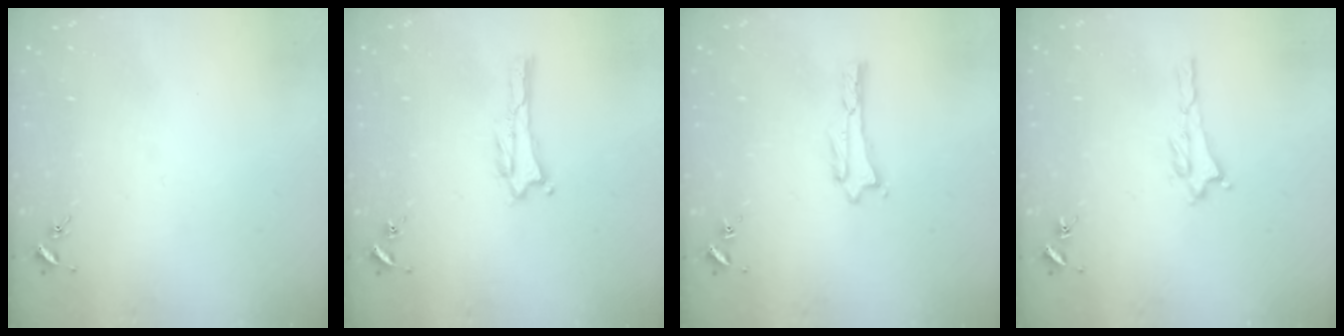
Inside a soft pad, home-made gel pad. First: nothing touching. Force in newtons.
{"total": 0.0}
{"total": 0.5, "press": 0.5, "slide": 0.2}
{"total": 1.4, "press": 1.4, "slide": 0.3}